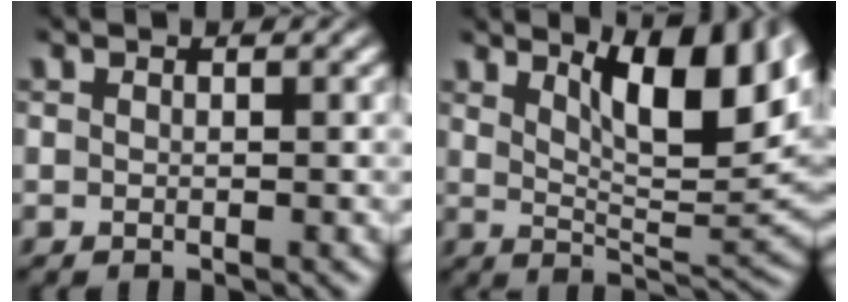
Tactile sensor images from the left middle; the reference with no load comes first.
{"total": 8.7, "force": [4.3, 2.4, 7.2], "torque": [-0.112, -0.003, 0.075]}